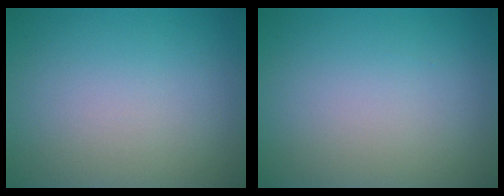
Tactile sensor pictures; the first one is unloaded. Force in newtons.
{"total": 0.0}